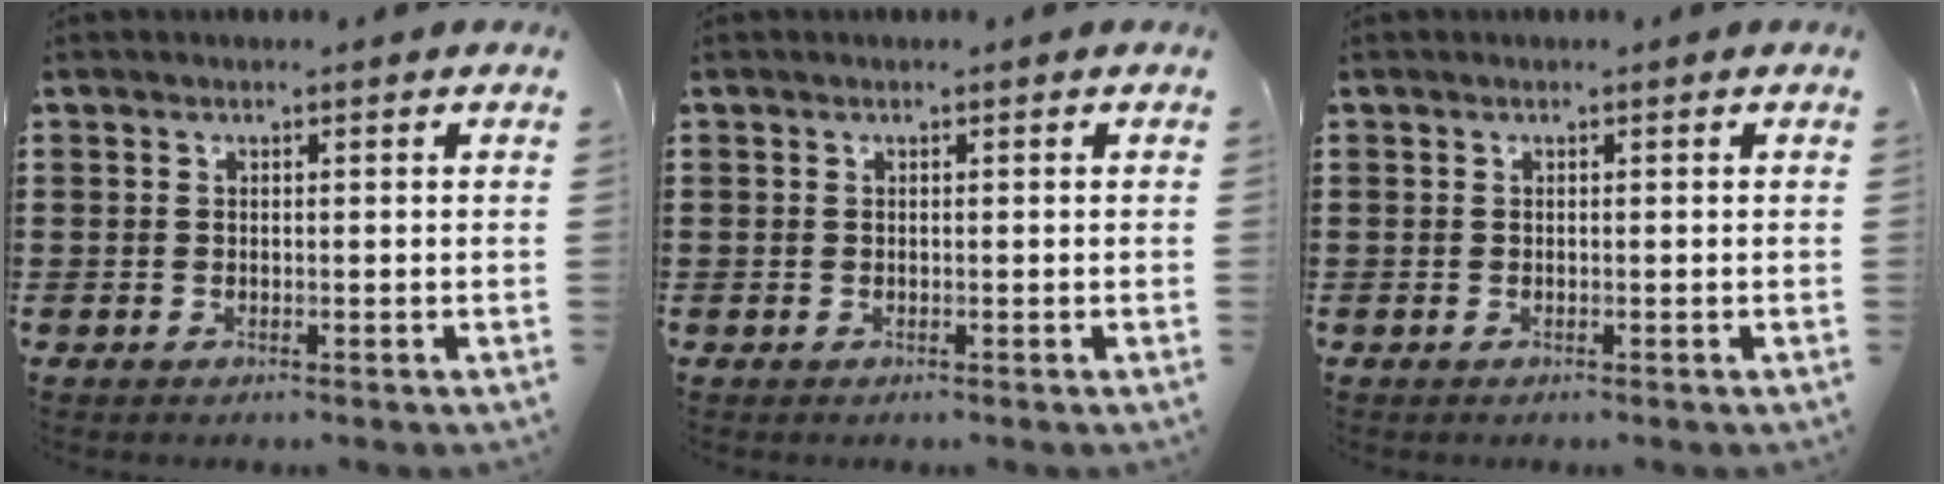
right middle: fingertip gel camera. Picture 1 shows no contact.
{"total": 0.0}
{"total": 0.0}